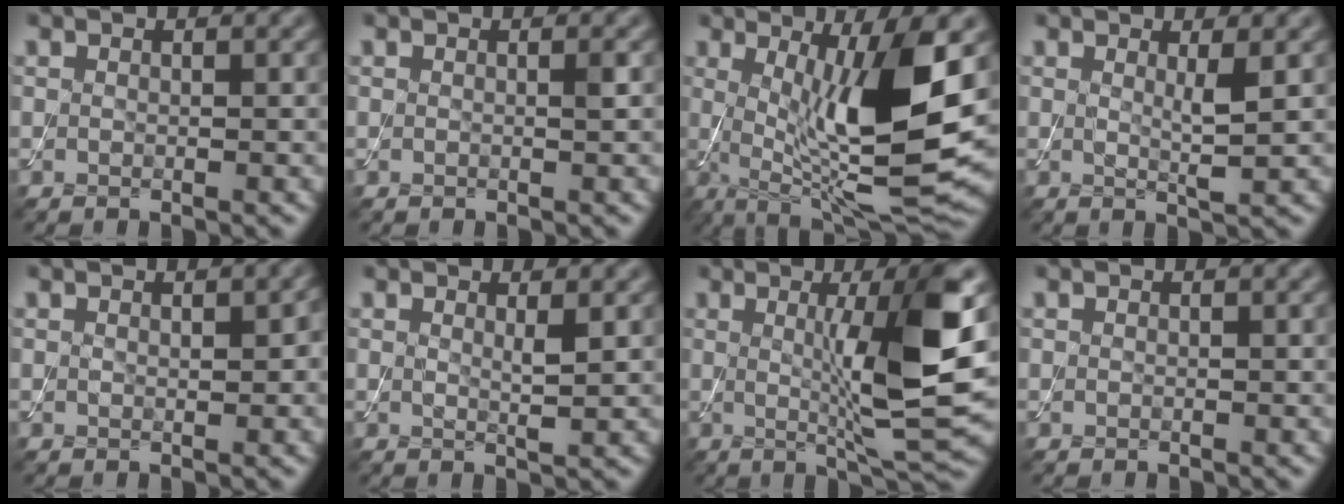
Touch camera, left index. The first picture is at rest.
{"total": 0.5, "force": [0.1, -0.1, 0.5], "torque": [-0.008, 0.000, 0.000]}
{"total": 12.1, "force": [1.1, 2.9, 11.7], "torque": [-0.184, -0.015, 0.028]}
{"total": 2.0, "force": [0.6, 0.3, 1.8], "torque": [-0.031, -0.009, 0.009]}
{"total": 1.4, "force": [0.3, 0.6, 1.3], "torque": [-0.015, -0.001, 0.005]}
{"total": 1.3, "force": [0.6, 0.1, 1.1], "torque": [-0.020, -0.007, 0.008]}
{"total": 10.0, "force": [0.8, 1.6, 9.8], "torque": [-0.135, -0.006, 0.021]}
{"total": 0.0}